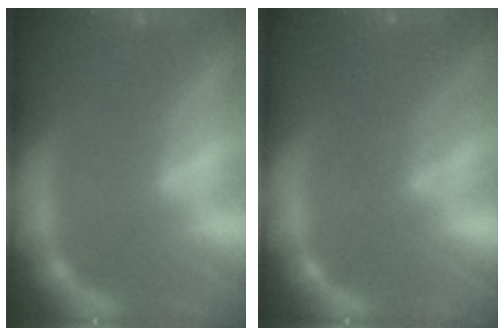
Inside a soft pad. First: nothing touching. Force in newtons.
{"total": 4.1}